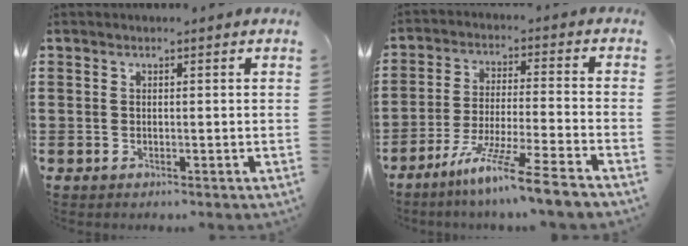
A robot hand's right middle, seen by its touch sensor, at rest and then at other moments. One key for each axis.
{"total": 9.5, "fx": -7.7, "fy": -1.0, "fz": 5.4, "tx": -0.101, "ty": -0.012, "tz": -0.152}